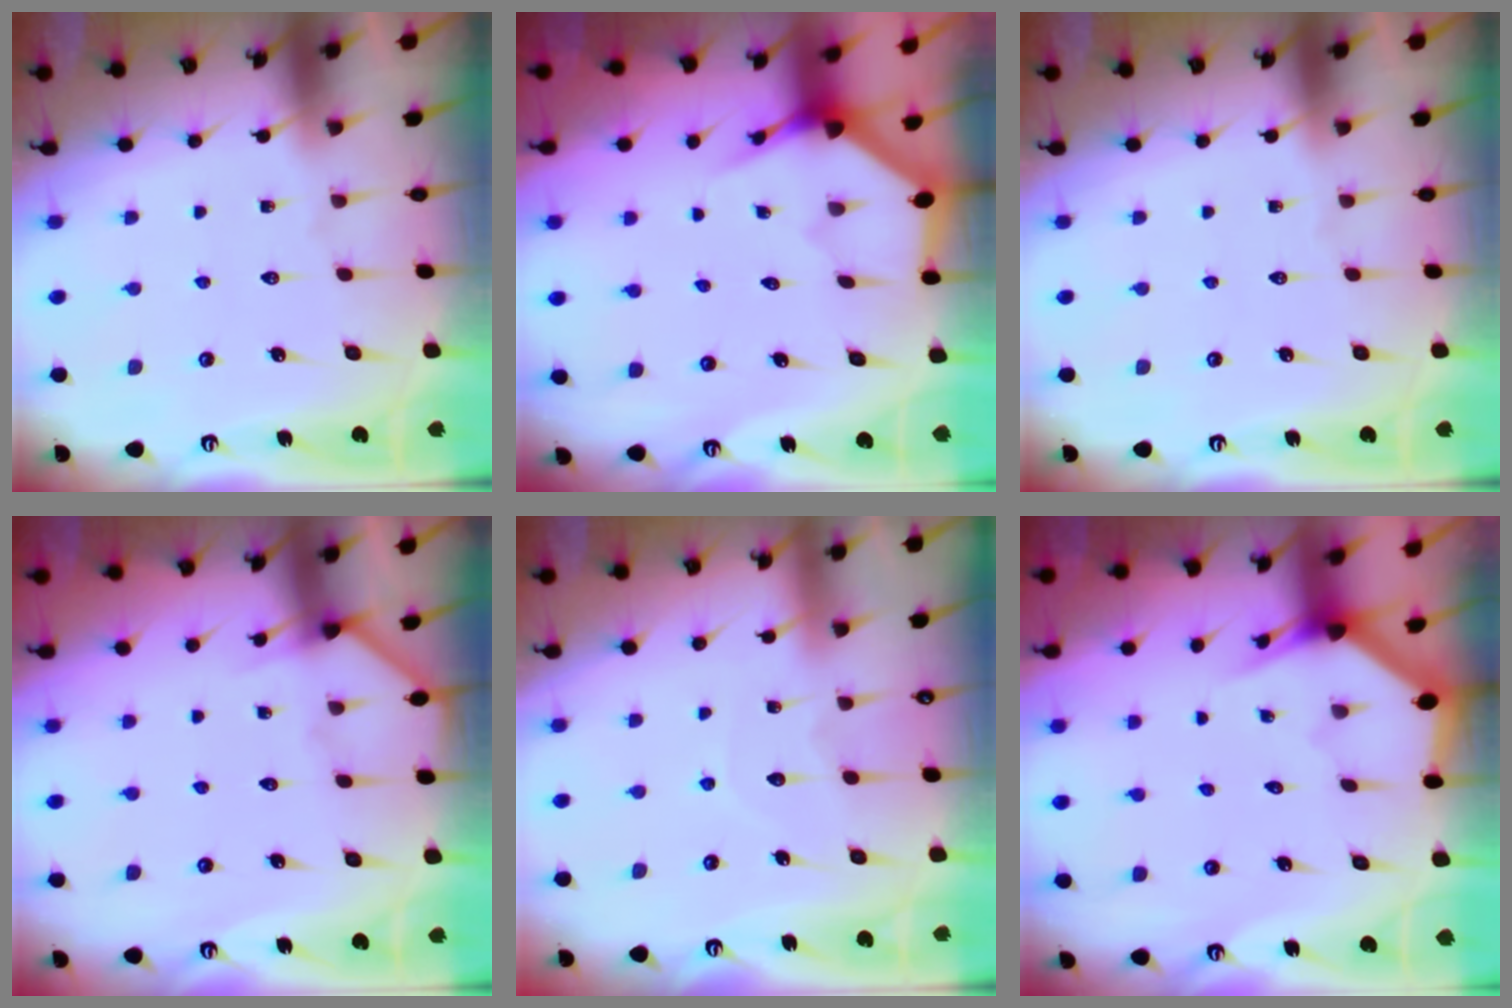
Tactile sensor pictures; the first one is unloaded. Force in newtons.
{"total": 3.5, "press": 3.5, "slide": 0.2}
{"total": 0.0}
{"total": 3.0, "press": 3.0, "slide": 0.2}
{"total": 4.8, "press": 4.8, "slide": 0.1}
{"total": 3.1, "press": 3.1, "slide": 0.1}